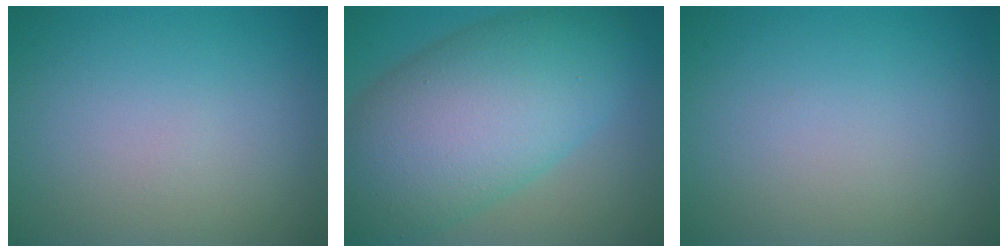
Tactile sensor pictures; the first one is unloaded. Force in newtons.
{"total": 12.6, "press": 12.6, "slide": 0.5}
{"total": 0.0}